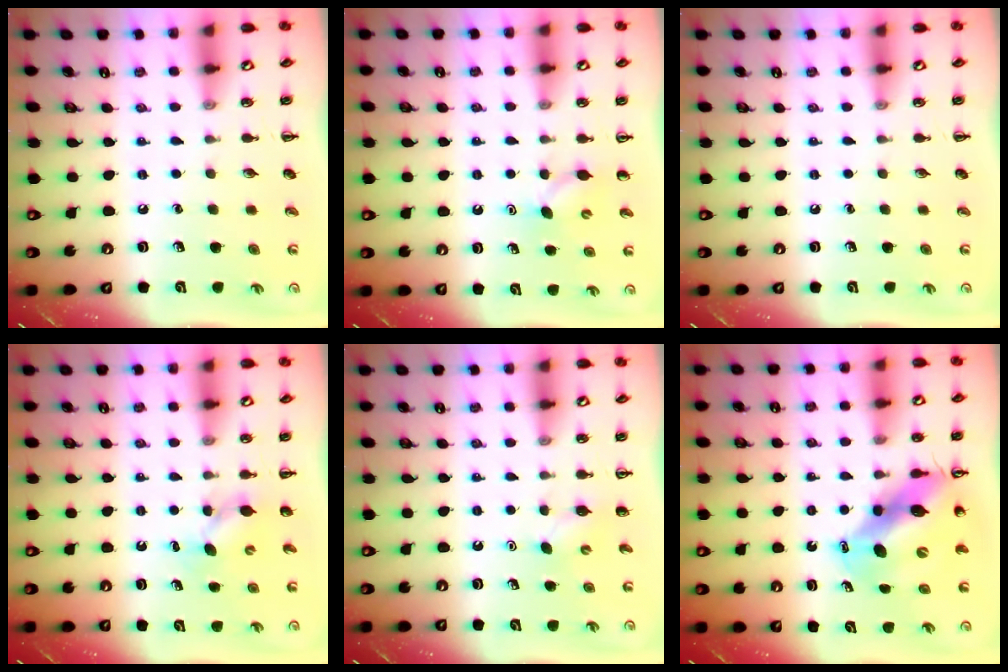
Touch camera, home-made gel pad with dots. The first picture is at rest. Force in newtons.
{"total": 4.1, "press": 3.9, "slide": 1.3}
{"total": 0.0}
{"total": 4.4, "press": 4.2, "slide": 1.1}
{"total": 2.7, "press": 2.6, "slide": 0.7}
{"total": 12.5, "press": 11.9, "slide": 3.8}